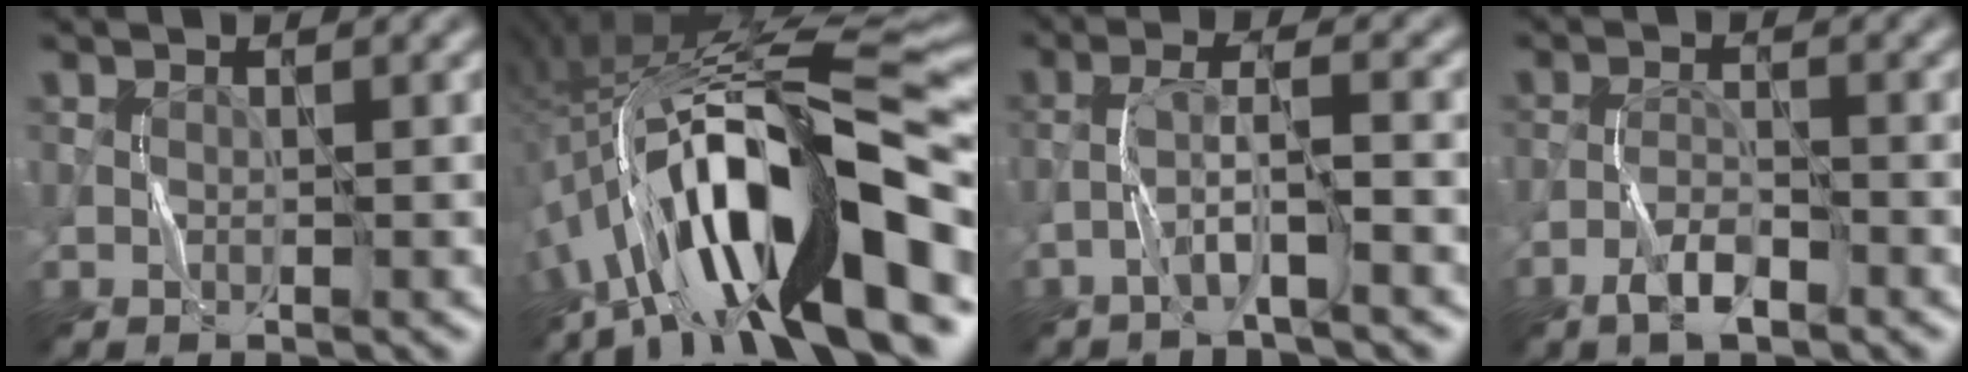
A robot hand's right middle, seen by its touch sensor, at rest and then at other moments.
{"total": 17.9, "force": [-6.3, 5.0, 16.0], "torque": [-0.256, 0.056, -0.125]}
{"total": 4.0, "force": [-2.1, 0.2, 3.4], "torque": [-0.065, 0.013, -0.049]}
{"total": 3.0, "force": [-2.0, 0.9, 2.0], "torque": [-0.041, 0.005, -0.043]}